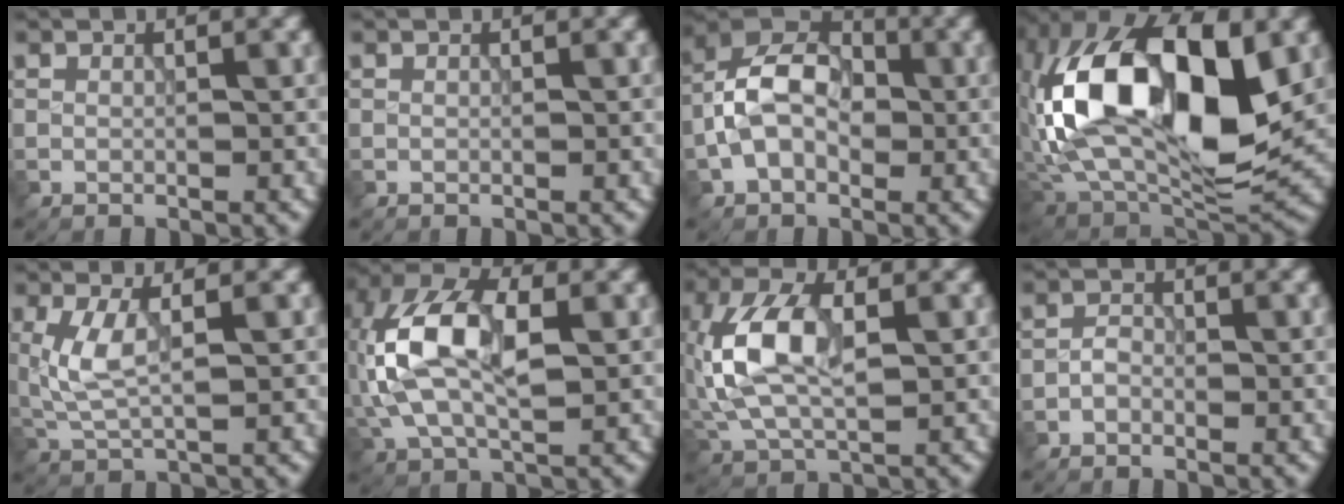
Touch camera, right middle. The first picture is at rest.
{"total": 0.0}
{"total": 7.0, "force": [-1.0, 4.7, 5.2], "torque": [-0.090, 0.022, -0.027]}
{"total": 17.7, "force": [2.1, 9.8, 14.6], "torque": [-0.272, 0.017, 0.022]}
{"total": 3.9, "force": [0.7, 1.4, 3.6], "torque": [-0.088, 0.001, 0.016]}
{"total": 10.7, "force": [0.7, 5.7, 9.0], "torque": [-0.196, 0.019, 0.006]}
{"total": 7.8, "force": [0.2, 4.2, 6.6], "torque": [-0.149, 0.012, 0.001]}
{"total": 1.2, "force": [-0.7, 0.8, 0.6], "torque": [-0.010, 0.004, -0.016]}